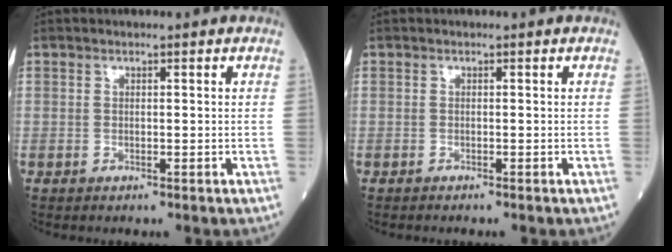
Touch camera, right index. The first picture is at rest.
{"total": 0.7, "force": [-0.6, 0.0, 0.3], "torque": [0.001, -0.001, -0.010]}